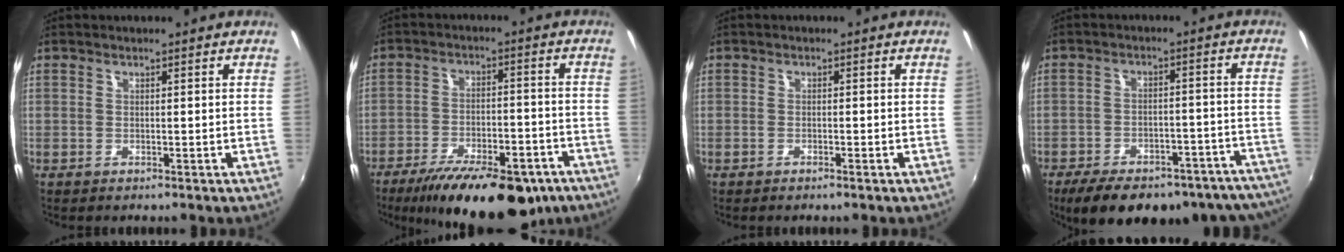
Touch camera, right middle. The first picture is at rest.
{"total": 21.3, "force": [-15.3, 7.7, 12.7], "torque": [-0.223, -0.032, -0.213]}
{"total": 1.0, "force": [-0.8, 0.1, 0.5], "torque": [-0.013, -0.001, -0.017]}
{"total": 25.0, "force": [-20.8, 9.0, 10.6], "torque": [-0.173, 0.009, -0.247]}